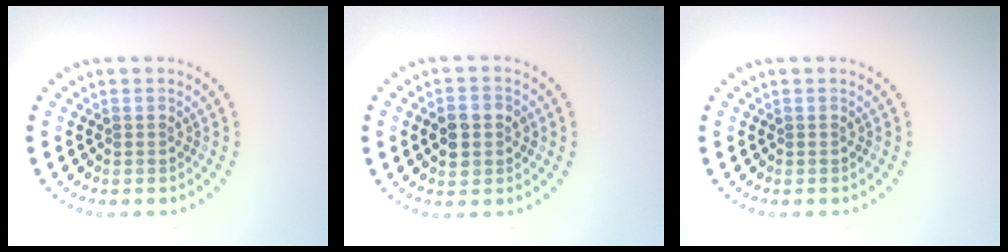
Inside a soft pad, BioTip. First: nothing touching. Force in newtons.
{"total": 3.0, "press": 3.0, "slide": 0.3}
{"total": 0.0}